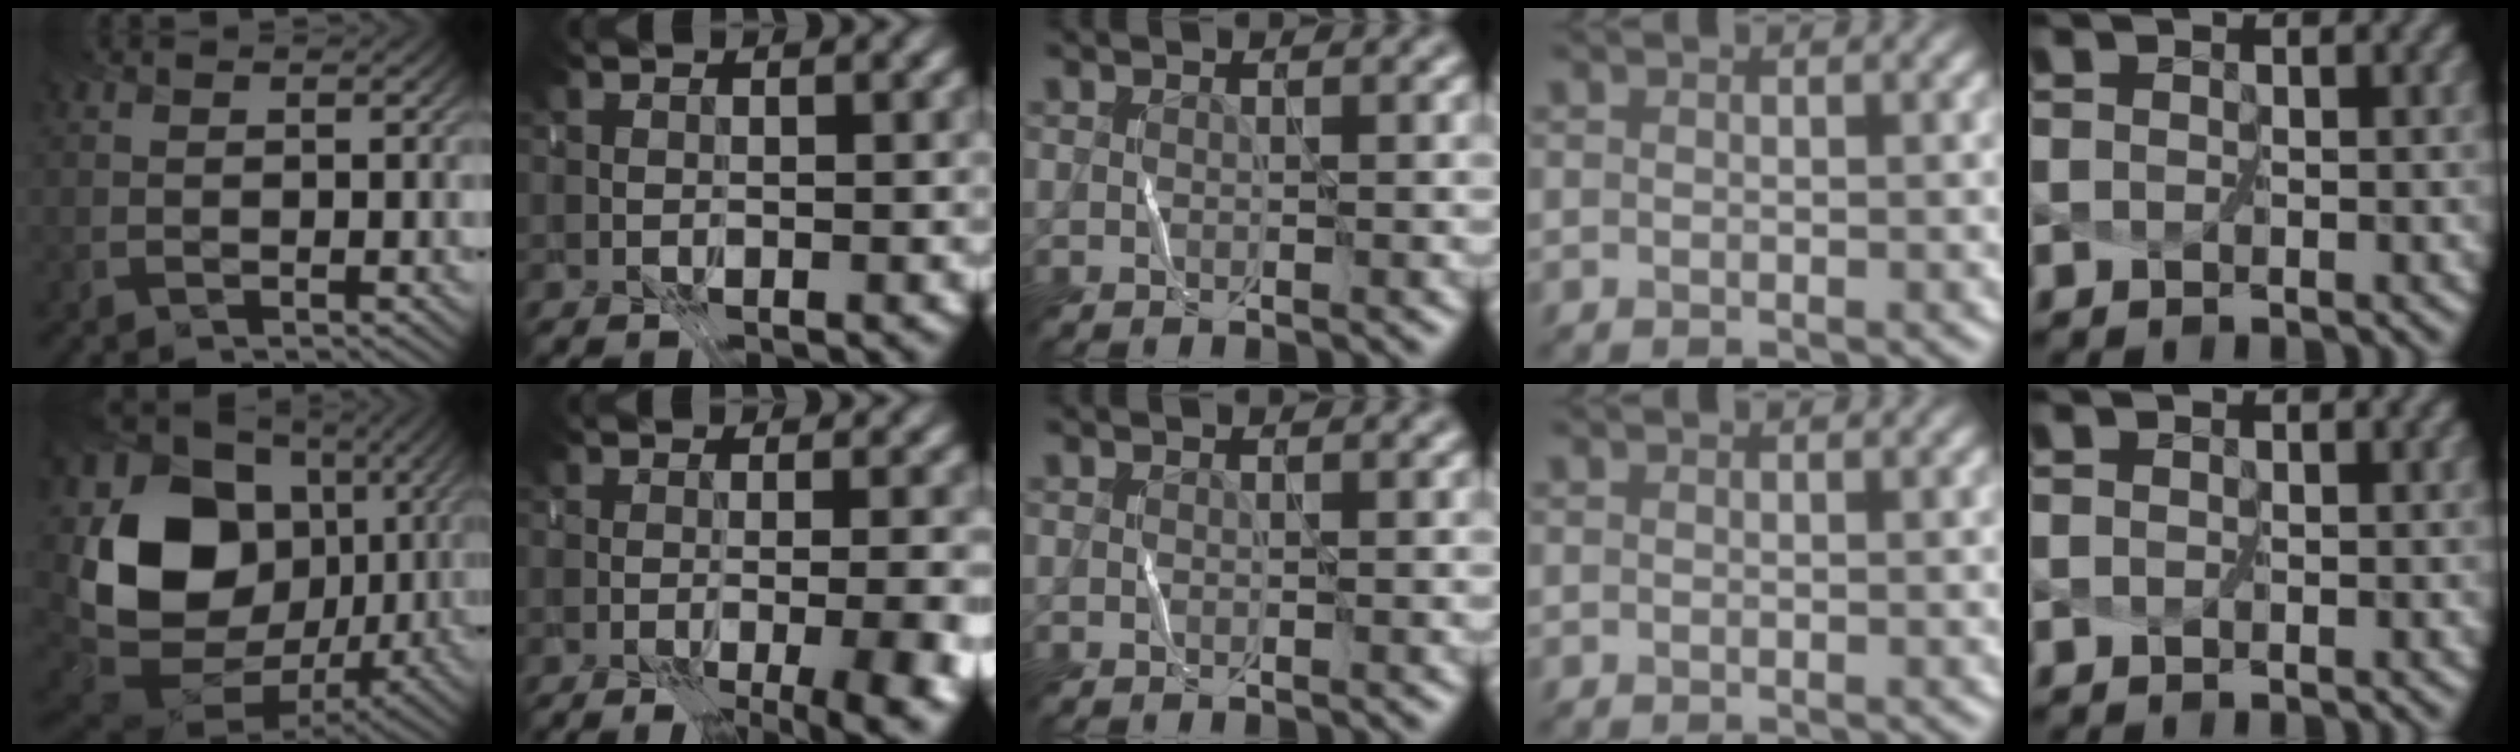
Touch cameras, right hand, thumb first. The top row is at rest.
{"thumb": {"total": 19.1, "force": [1.7, 15.1, 11.6], "torque": [-0.277, -0.030, 0.045]}, "index": {"total": 11.7, "force": [-5.9, 4.8, 8.9], "torque": [-0.076, -0.003, -0.056]}}